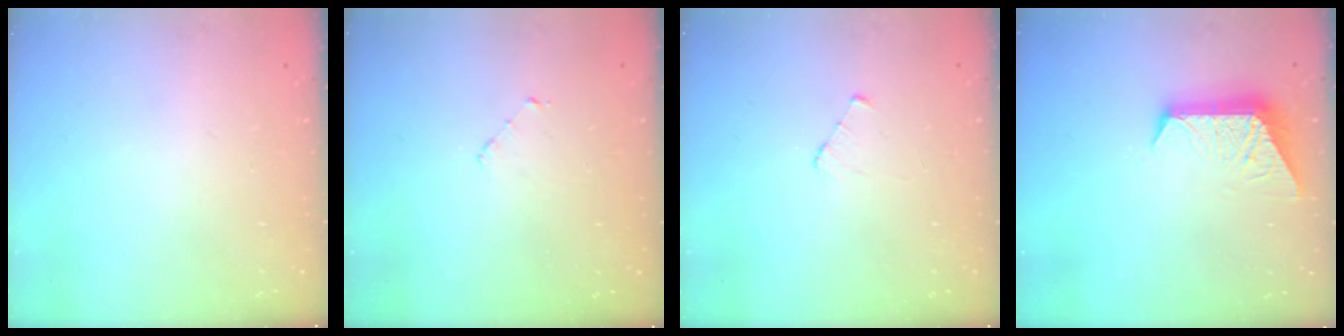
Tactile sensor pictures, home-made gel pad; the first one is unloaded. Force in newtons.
{"total": 2.5, "press": 2.5, "slide": 0.2}
{"total": 3.0, "press": 2.9, "slide": 0.3}
{"total": 9.3, "press": 9.2, "slide": 0.7}